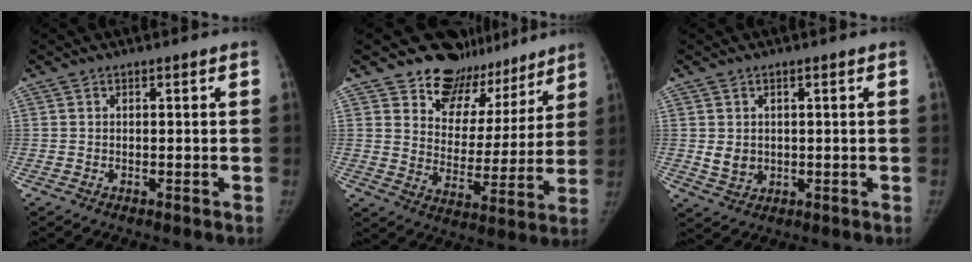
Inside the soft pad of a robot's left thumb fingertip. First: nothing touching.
{"total": 16.2, "force": [13.1, 9.3, 2.5], "torque": [0.019, -0.098, 0.179]}
{"total": 3.7, "force": [0.4, 3.1, 1.9], "torque": [-0.022, -0.008, 0.019]}